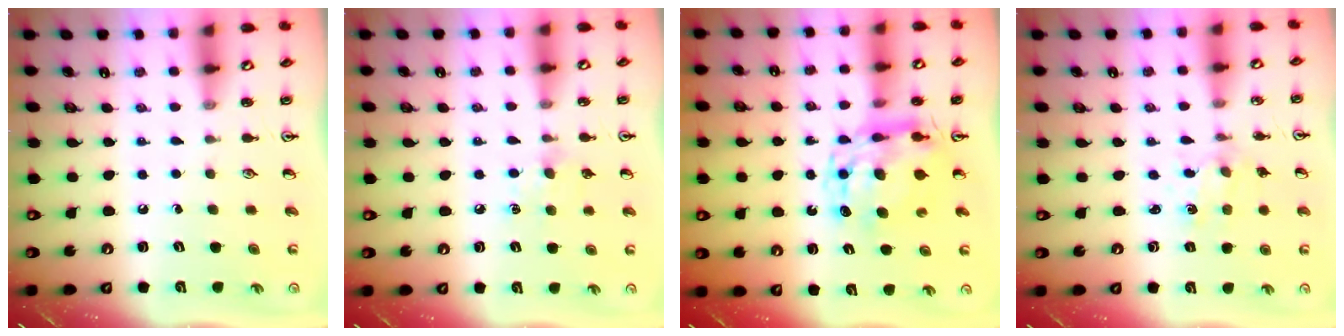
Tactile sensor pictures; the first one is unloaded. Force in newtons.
{"total": 6.5, "press": 6.4, "slide": 1.1}
{"total": 11.2, "press": 11.1, "slide": 1.2}
{"total": 1.6, "press": 1.6, "slide": 0.3}